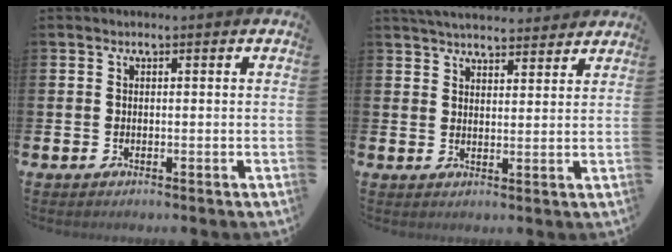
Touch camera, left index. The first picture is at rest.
{"total": 4.5, "force": [4.5, 0.7, 0.5], "torque": [-0.019, -0.019, 0.082]}